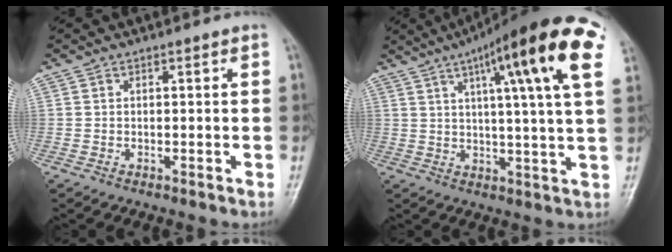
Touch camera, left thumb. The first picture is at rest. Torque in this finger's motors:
{"motor_torque": [0.58, 0.64, 1.90, -0.87, 0.20]}